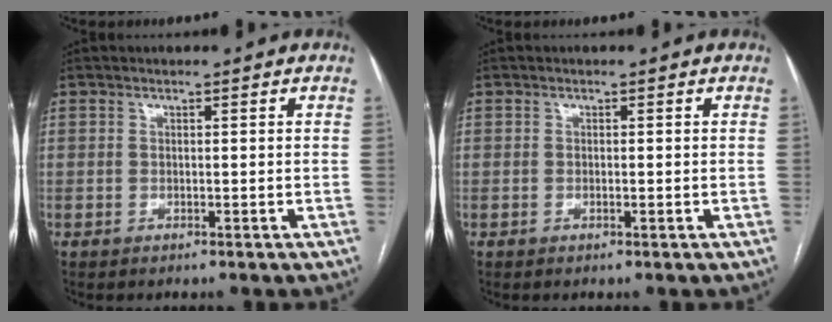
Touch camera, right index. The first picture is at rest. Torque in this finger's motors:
{"motor_torque": [-0.11, -0.02, -0.02, -0.01]}